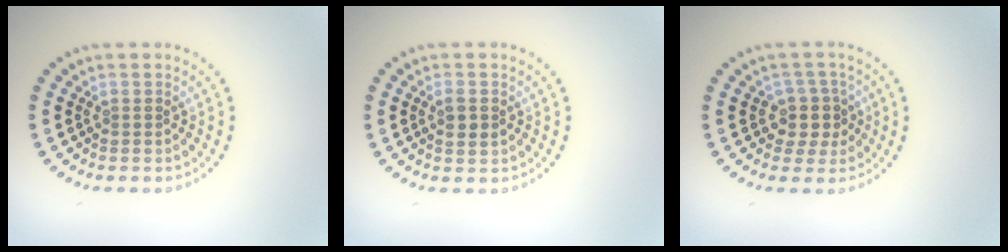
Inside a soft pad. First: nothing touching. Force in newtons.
{"total": 1.7, "press": 1.7, "slide": 0.4}
{"total": 2.8, "press": 2.4, "slide": 1.5}